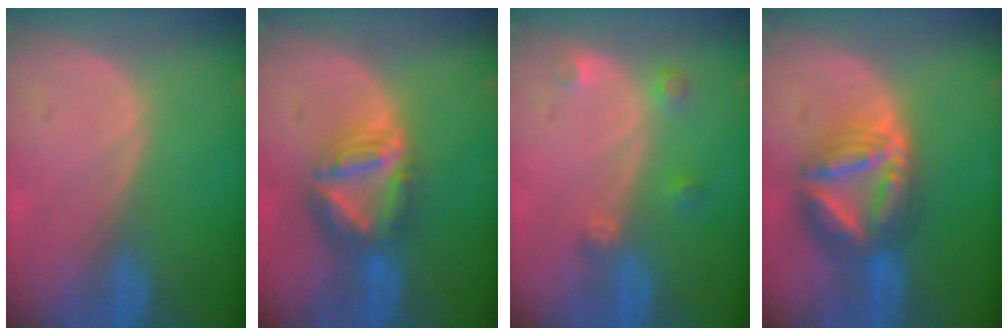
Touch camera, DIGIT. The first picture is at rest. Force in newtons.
{"total": 7.8, "press": 6.7, "slide": 4.1}
{"total": 2.7, "press": 2.6, "slide": 0.4}
{"total": 8.9, "press": 8.8, "slide": 0.9}